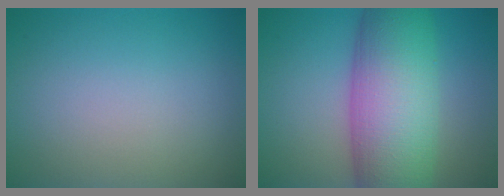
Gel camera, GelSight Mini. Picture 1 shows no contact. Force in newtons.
{"total": 12.2, "press": 12.2, "slide": 0.4}